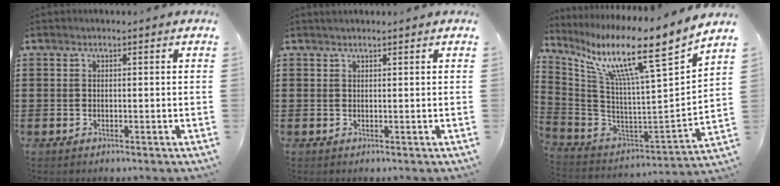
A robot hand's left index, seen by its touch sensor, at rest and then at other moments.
{"total": 0.7, "force": [0.7, 0.3, 0.2], "torque": [-0.005, 0.001, 0.014]}
{"total": 11.4, "force": [8.2, -0.5, 8.0], "torque": [-0.158, -0.078, 0.114]}